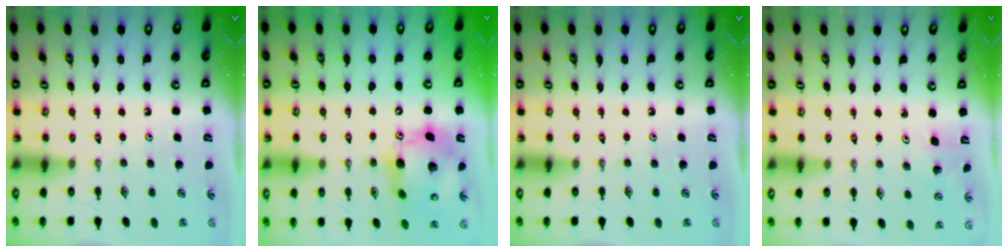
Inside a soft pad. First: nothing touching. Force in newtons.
{"total": 15.2, "press": 15.1, "slide": 1.5}
{"total": 0.0}
{"total": 2.0, "press": 2.0, "slide": 0.1}